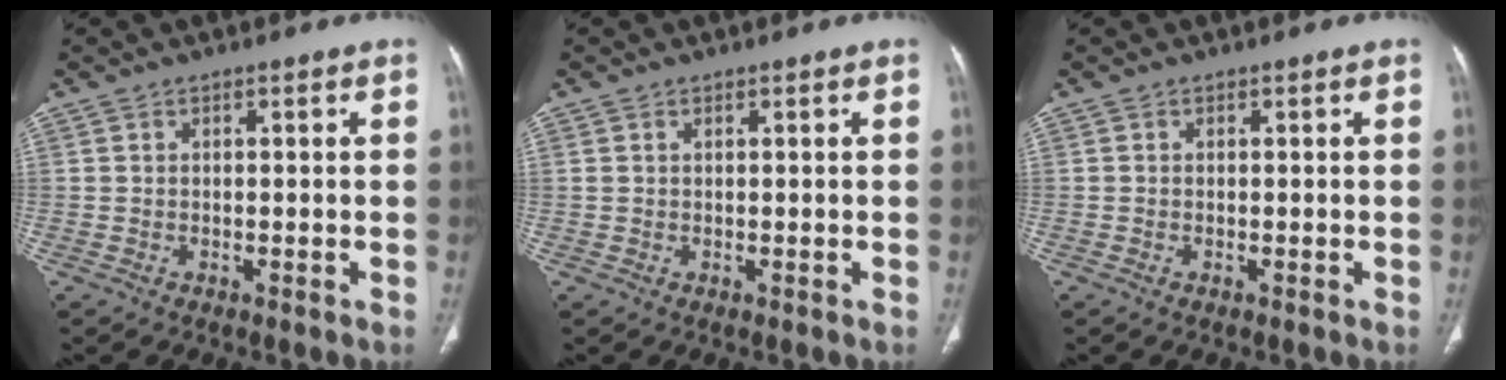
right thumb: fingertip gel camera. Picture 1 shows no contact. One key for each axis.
{"total": 0.6, "fx": 0.2, "fy": 0.4, "fz": 0.4, "tx": -0.012, "ty": 0.010, "tz": 0.008}
{"total": 0.0}